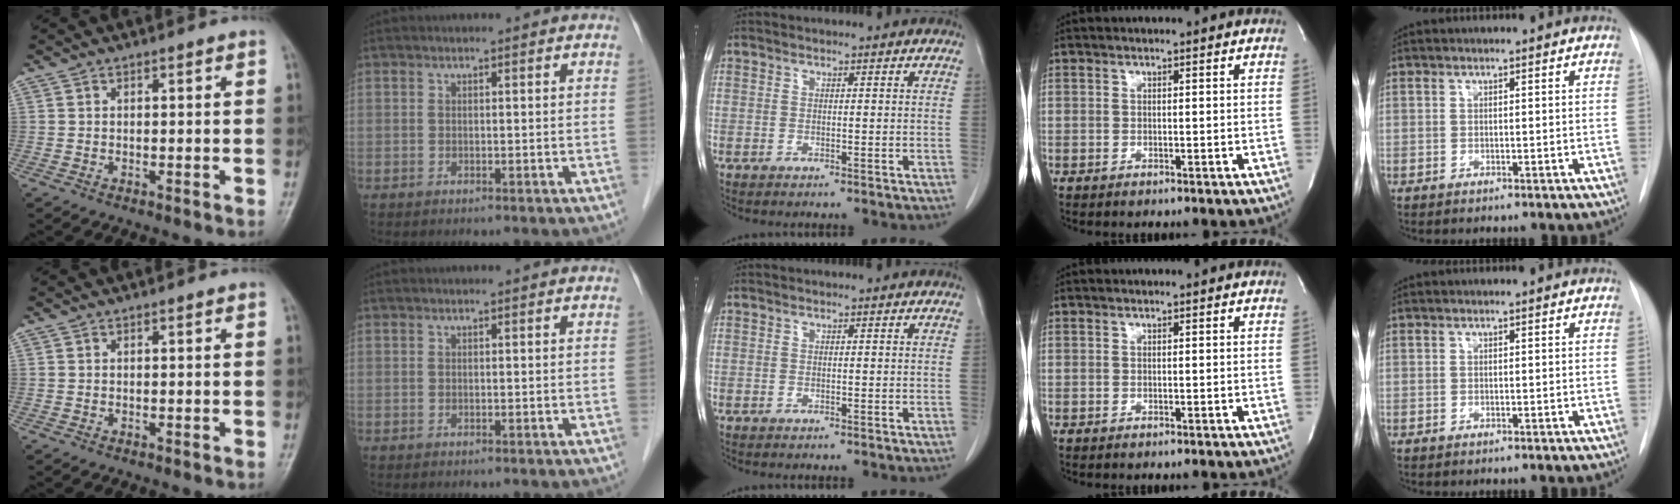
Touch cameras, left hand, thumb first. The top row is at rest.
{}